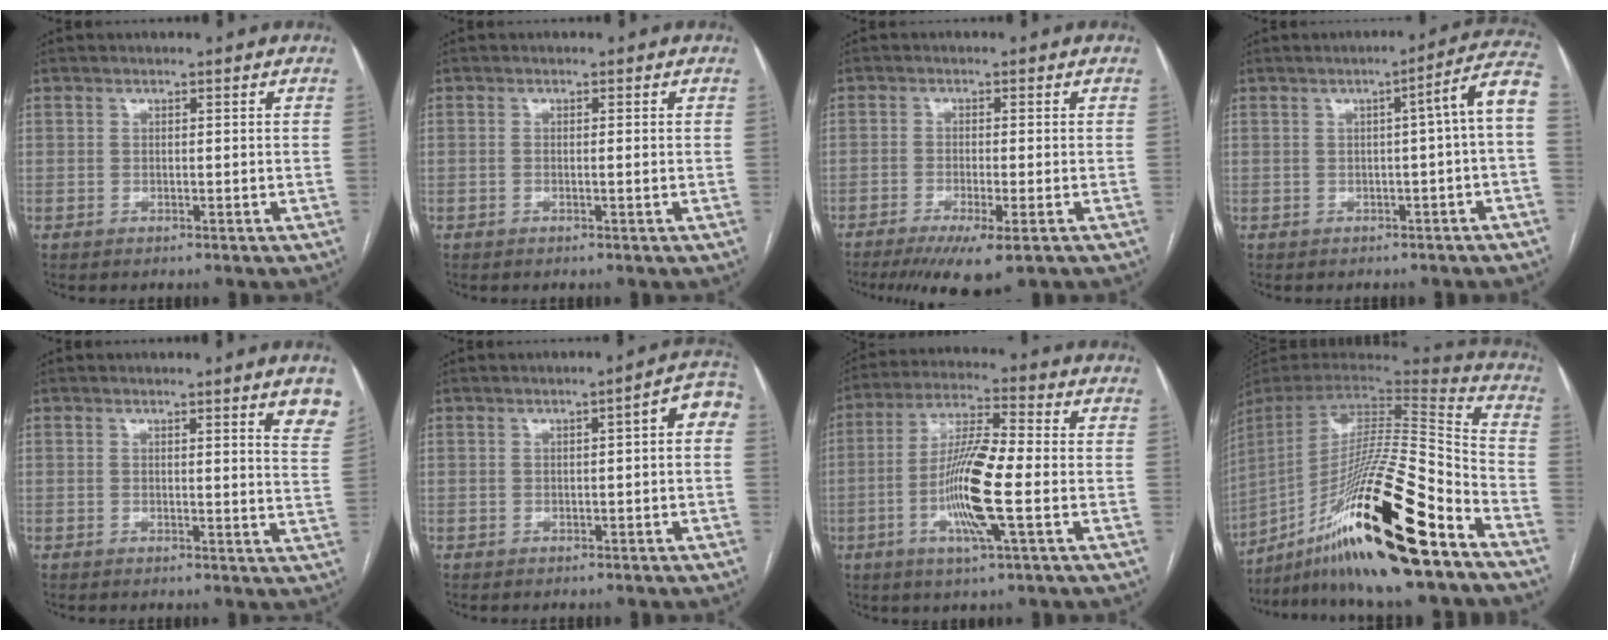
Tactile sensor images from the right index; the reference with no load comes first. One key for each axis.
{"total": 0.7, "fx": -0.1, "fy": -0.2, "fz": 0.6, "tx": -0.013, "ty": -0.002, "tz": -0.001}
{"total": 7.3, "fx": -4.7, "fy": 0.8, "fz": 5.6, "tx": -0.087, "ty": -0.020, "tz": -0.072}
{"total": 6.8, "fx": -0.1, "fy": -0.5, "fz": 6.7, "tx": -0.077, "ty": 0.020, "tz": -0.005}
{"total": 5.8, "fx": 3.8, "fy": 0.2, "fz": 4.3, "tx": -0.041, "ty": -0.019, "tz": 0.029}
{"total": 4.7, "fx": 0.6, "fy": 1.0, "fz": 4.5, "tx": -0.047, "ty": 0.019, "tz": 0.002}
{"total": 12.1, "fx": -2.8, "fy": 0.6, "fz": 11.8, "tx": -0.230, "ty": -0.006, "tz": -0.060}
{"total": 27.7, "fx": -16.6, "fy": 1.7, "fz": 22.1, "tx": -0.385, "ty": -0.025, "tz": -0.293}